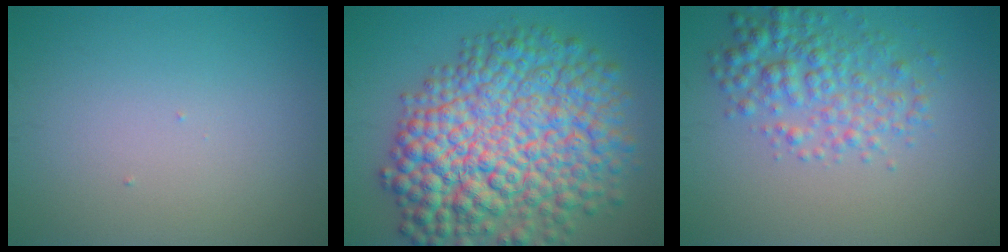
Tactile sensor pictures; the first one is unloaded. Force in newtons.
{"total": 13.9, "press": 13.9, "slide": 0.3}
{"total": 4.4, "press": 4.3, "slide": 0.2}